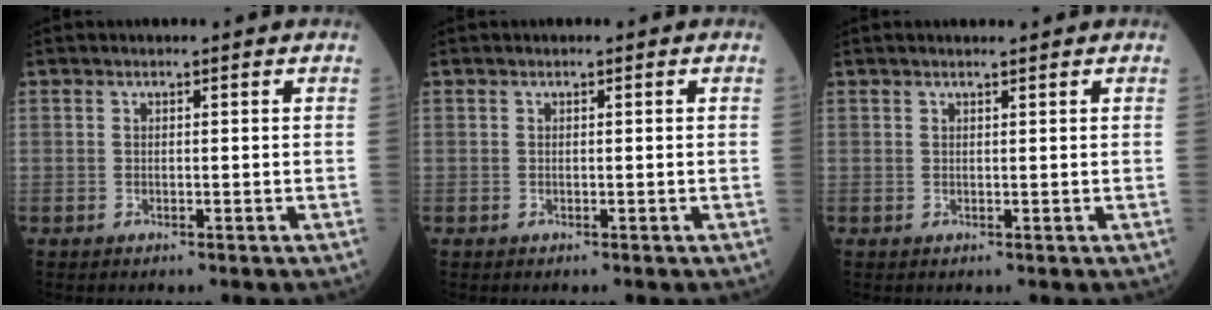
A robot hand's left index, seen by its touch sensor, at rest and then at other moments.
{"total": 0.0}
{"total": 1.2, "force": [1.1, -0.2, 0.4], "torque": [-0.008, 0.003, 0.022]}